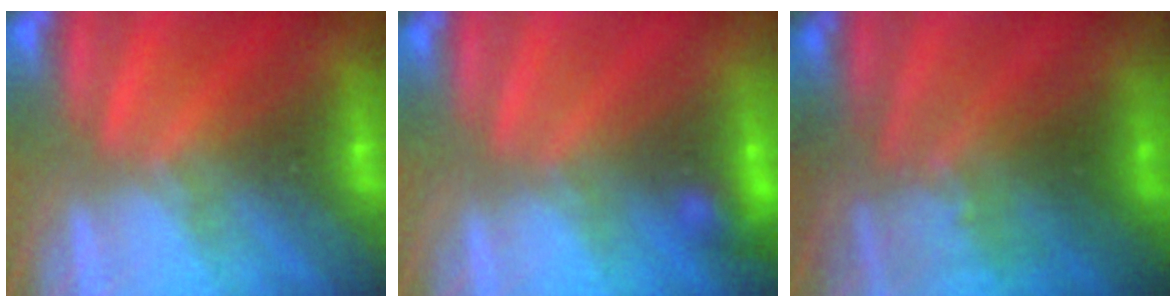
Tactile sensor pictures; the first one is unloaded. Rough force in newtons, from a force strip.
{"total": 3.0}
{"total": 2.9}